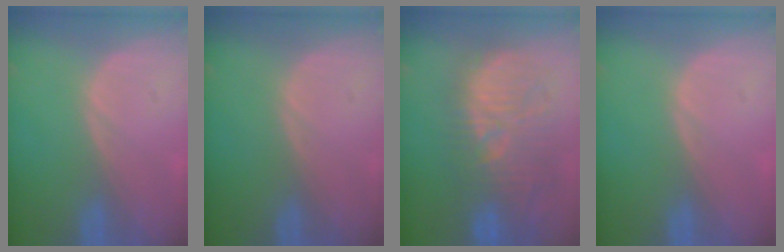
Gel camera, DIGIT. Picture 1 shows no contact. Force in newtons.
{"total": 0.0}
{"total": 12.0, "press": 11.5, "slide": 3.4}
{"total": 0.0}